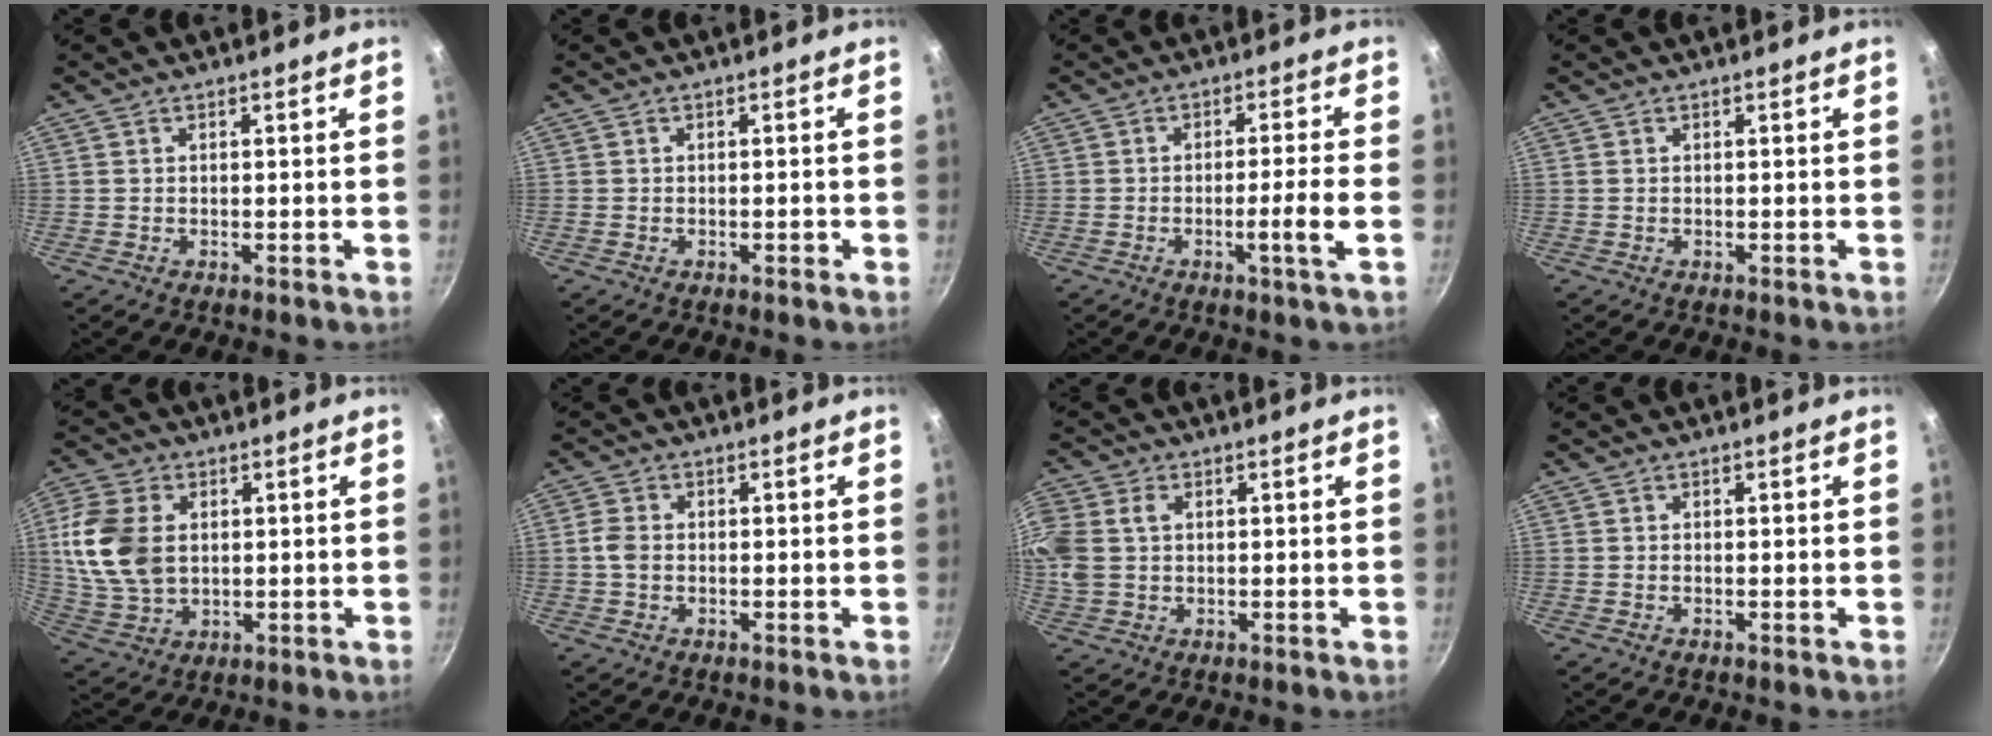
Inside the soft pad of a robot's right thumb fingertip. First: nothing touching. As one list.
[{"total": 0.7, "force": [-0.4, 0.4, 0.4], "torque": [-0.005, 0.005, -0.006]}, {"total": 5.3, "force": [-1.7, -0.6, 4.9], "torque": [-0.084, 0.013, -0.027]}, {"total": 0.0}, {"total": 13.6, "force": [1.9, 9.5, 9.6], "torque": [-0.179, -0.006, 0.042]}, {"total": 3.0, "force": [-0.3, 2.3, 1.9], "torque": [-0.037, 0.007, -0.011]}, {"total": 10.4, "force": [1.9, 7.9, 6.5], "torque": [-0.159, 0.019, 0.036]}, {"total": 0.0}]